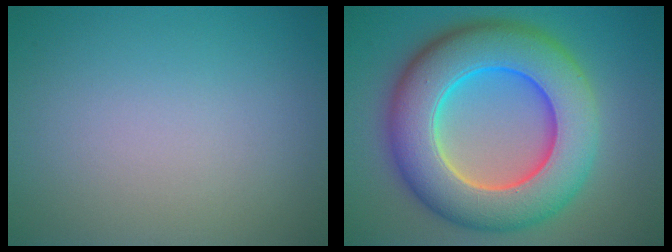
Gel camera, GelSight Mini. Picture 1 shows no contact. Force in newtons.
{"total": 12.6, "press": 12.5, "slide": 0.5}